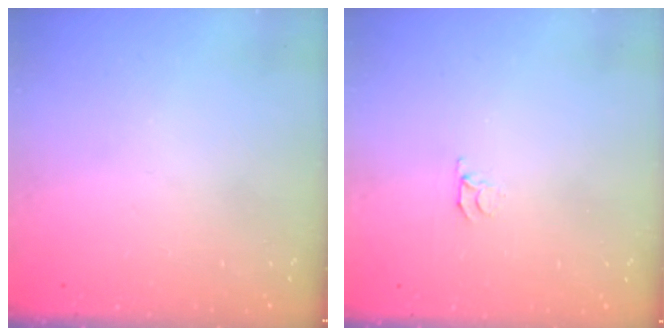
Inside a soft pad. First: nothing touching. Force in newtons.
{"total": 3.0, "press": 3.0, "slide": 0.3}